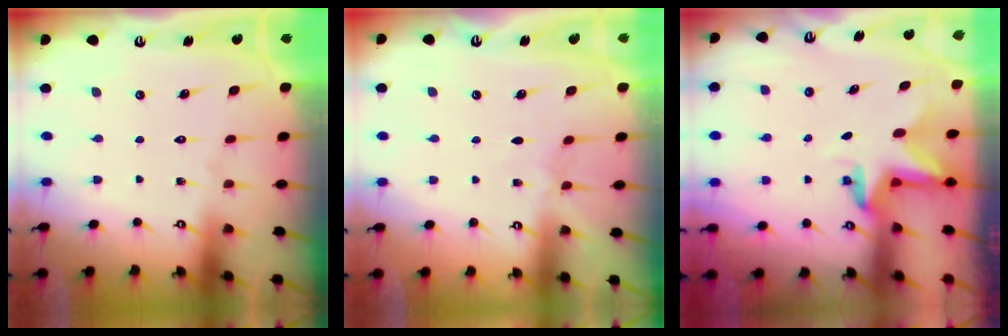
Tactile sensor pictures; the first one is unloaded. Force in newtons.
{"total": 2.8, "press": 2.8, "slide": 0.4}
{"total": 2.8, "press": 2.8, "slide": 0.2}